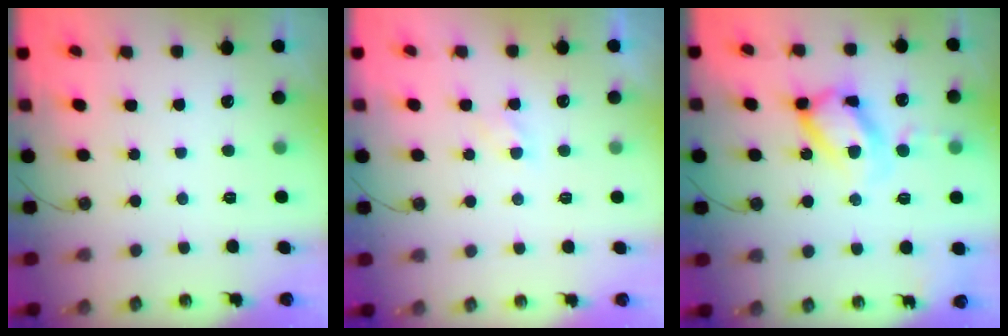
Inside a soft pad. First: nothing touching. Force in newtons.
{"total": 2.4, "press": 2.4, "slide": 0.3}
{"total": 15.8, "press": 15.7, "slide": 1.6}